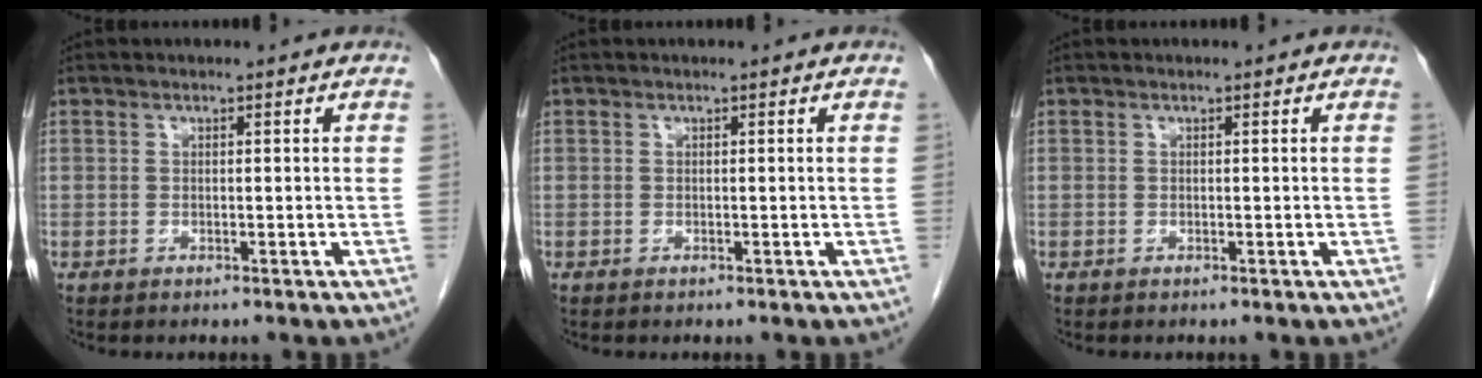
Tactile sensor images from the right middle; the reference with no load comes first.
{"total": 0.0}
{"total": 0.0}